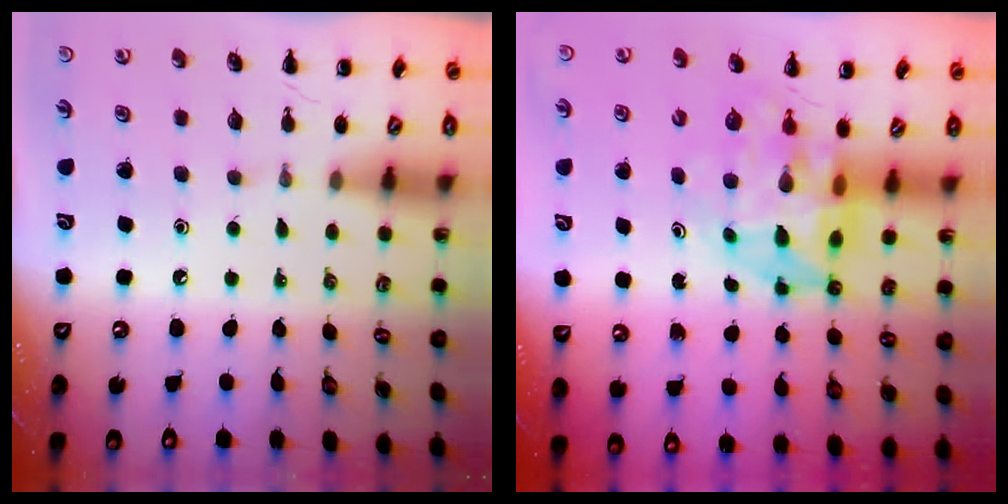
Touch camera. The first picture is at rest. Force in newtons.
{"total": 6.3, "press": 5.9, "slide": 2.0}